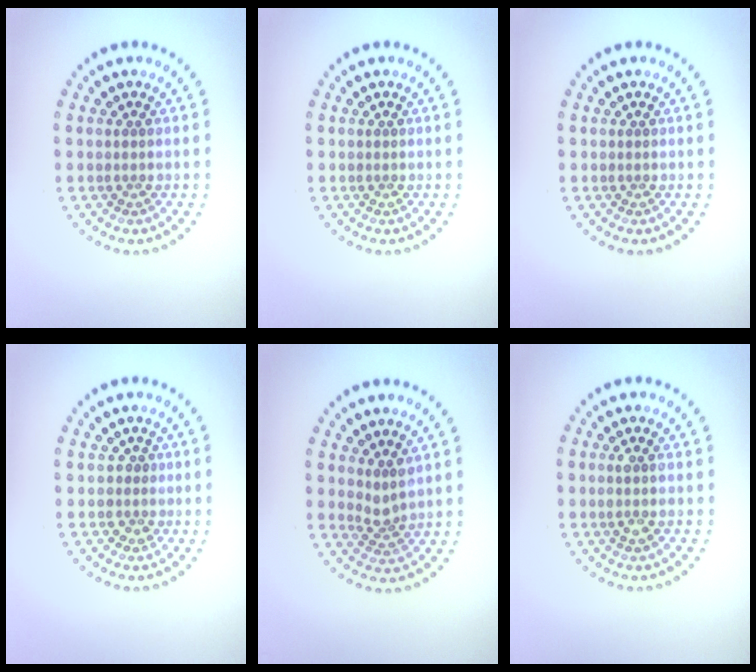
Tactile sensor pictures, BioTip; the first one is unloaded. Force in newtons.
{"total": 0.0}
{"total": 0.0}
{"total": 1.3, "press": 1.1, "slide": 0.7}
{"total": 1.9, "press": 1.4, "slide": 1.2}
{"total": 1.5, "press": 1.3, "slide": 0.7}